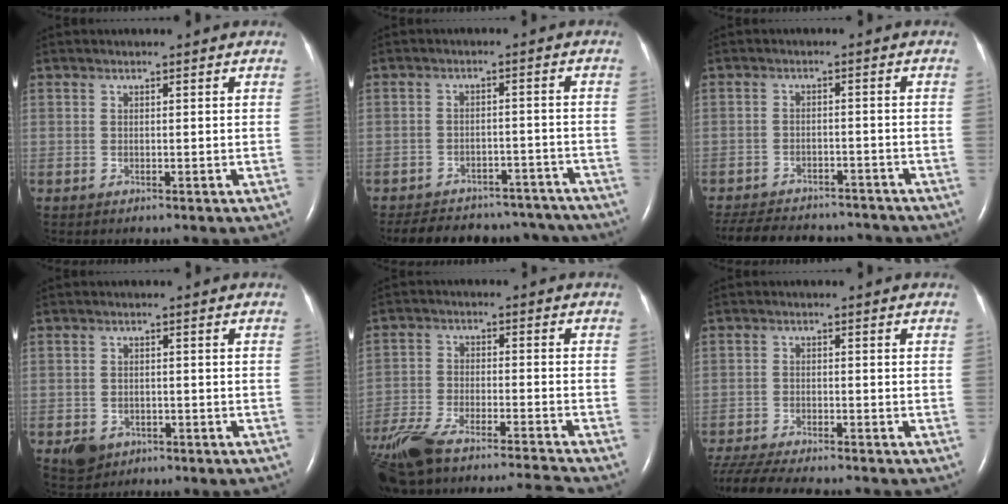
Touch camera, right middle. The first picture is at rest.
{"total": 18.5, "force": [-16.2, 6.9, 5.3], "torque": [-0.114, 0.007, -0.200]}
{"total": 15.8, "force": [-14.0, 5.2, 5.2], "torque": [-0.131, -0.007, -0.188]}
{"total": 3.5, "force": [-2.0, 2.7, 1.0], "torque": [-0.019, 0.005, -0.021]}
{"total": 18.3, "force": [-16.2, 0.3, 8.5], "torque": [-0.189, -0.017, -0.271]}
{"total": 12.8, "force": [-11.3, 1.9, 5.7], "torque": [-0.106, -0.022, -0.173]}